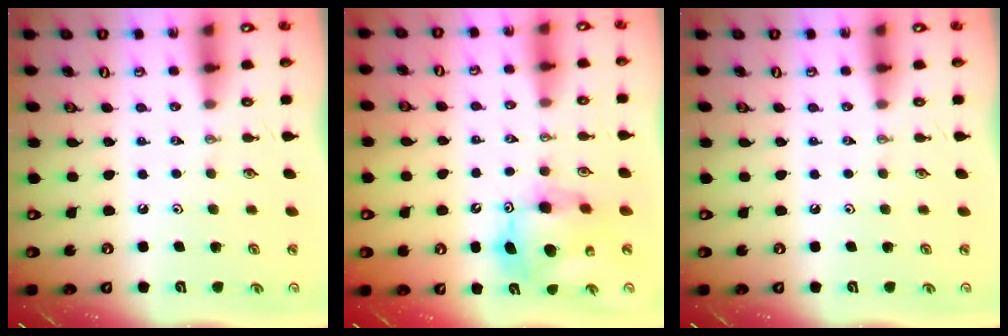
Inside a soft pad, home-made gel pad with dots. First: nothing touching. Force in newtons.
{"total": 11.8, "press": 11.7, "slide": 1.1}
{"total": 0.0}